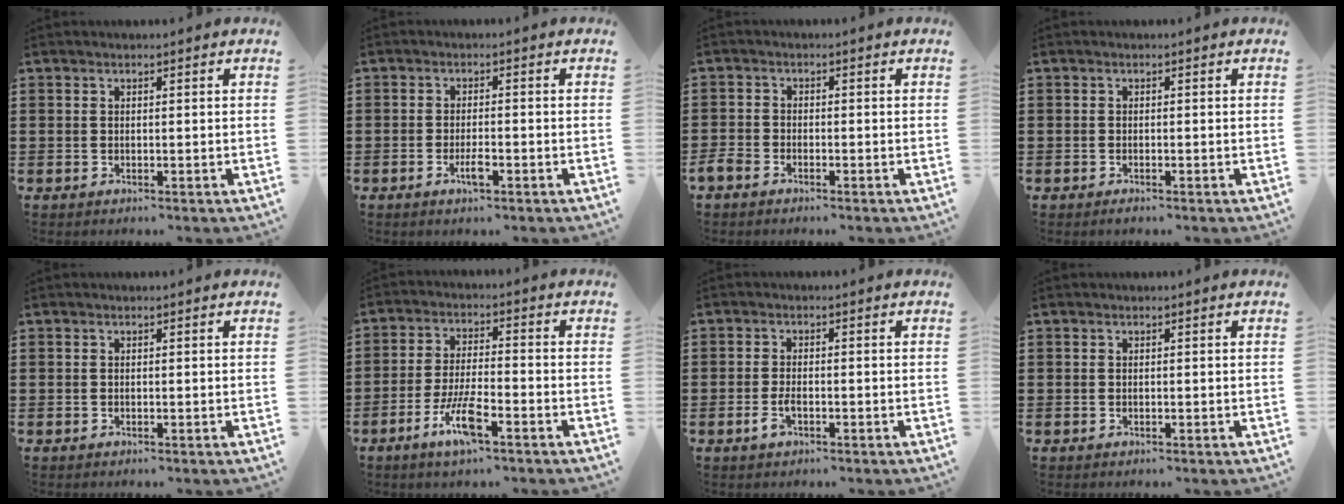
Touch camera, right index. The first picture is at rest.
{"total": 2.9, "force": [-1.4, 0.7, 2.5], "torque": [-0.049, -0.001, -0.026]}
{"total": 2.1, "force": [-1.8, 0.9, 0.7], "torque": [-0.029, 0.000, -0.040]}
{"total": 0.6, "force": [-0.5, 0.1, 0.2], "torque": [-0.007, -0.003, -0.010]}
{"total": 0.0}
{"total": 7.3, "force": [-4.0, 1.6, 5.8], "torque": [-0.133, -0.010, -0.077]}
{"total": 2.8, "force": [-1.2, 1.0, 2.2], "torque": [-0.055, -0.004, -0.025]}
{"total": 0.0}